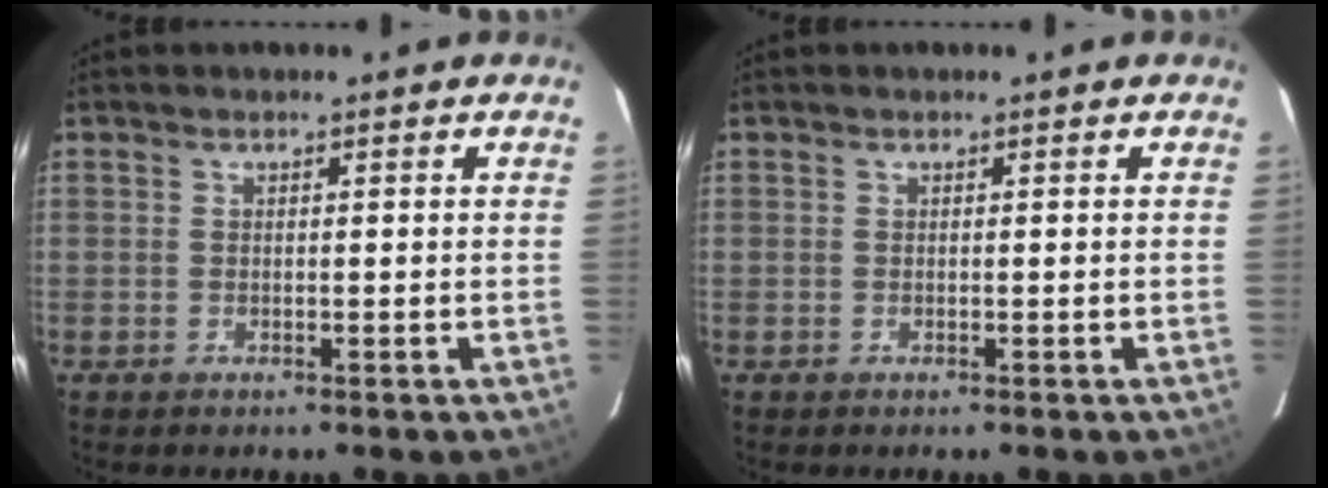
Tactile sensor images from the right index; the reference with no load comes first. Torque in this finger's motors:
{"motor_torque": [0.01, 0.00, 0.00, -0.01]}